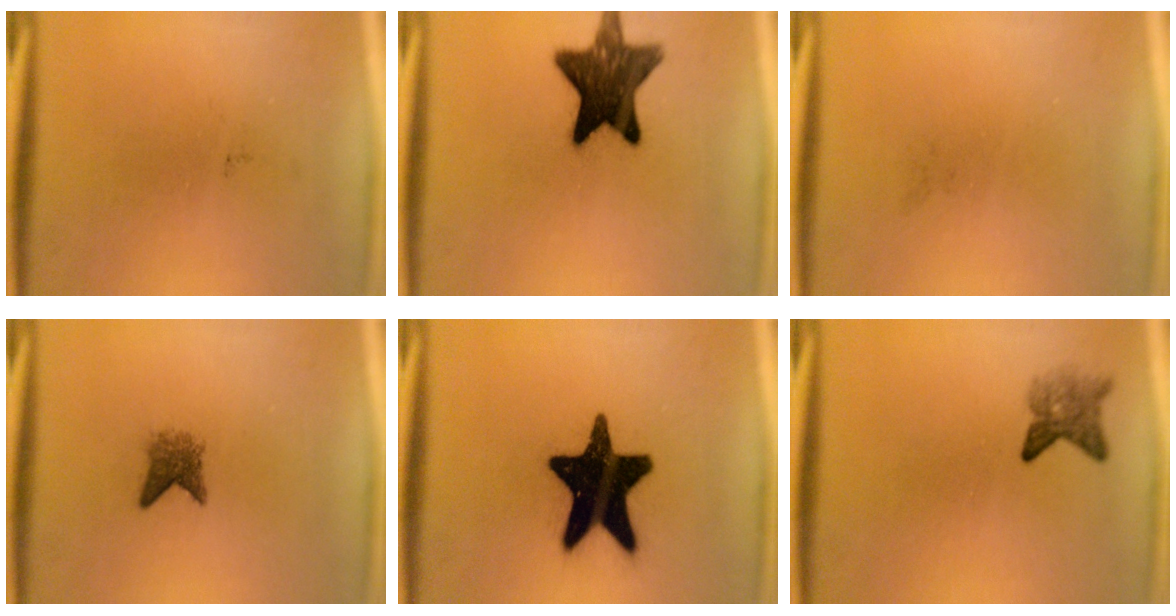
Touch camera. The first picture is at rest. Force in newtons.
{"total": 13.3}
{"total": 0.0}
{"total": 2.6}
{"total": 19.7}
{"total": 3.1}